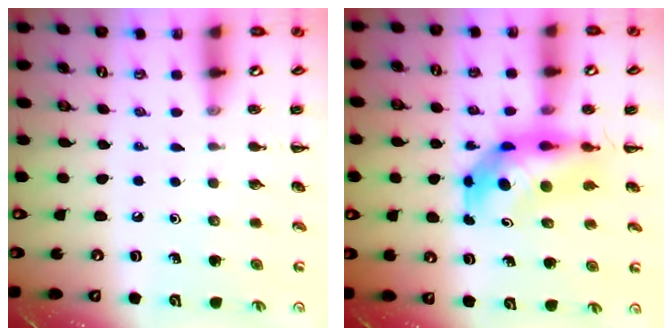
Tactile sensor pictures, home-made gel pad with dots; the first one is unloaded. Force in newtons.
{"total": 6.5, "press": 6.2, "slide": 1.8}